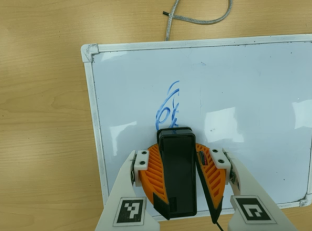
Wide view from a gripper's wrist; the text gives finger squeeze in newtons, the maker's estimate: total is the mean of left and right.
{"total": 11.3, "left": 10.9, "right": 11.7}